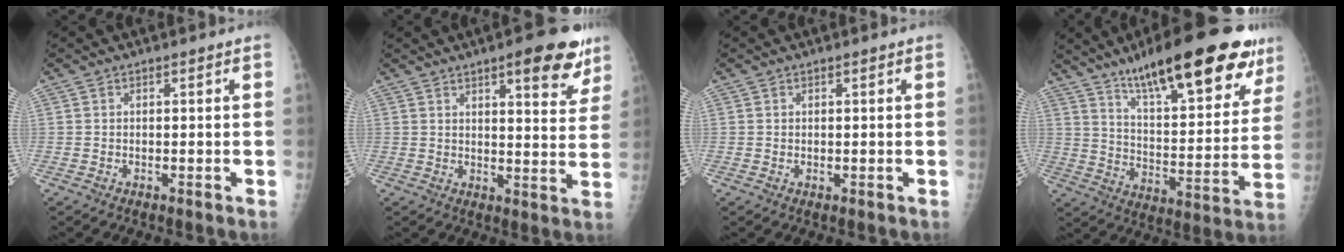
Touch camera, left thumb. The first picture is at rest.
{"total": 11.6, "force": [7.2, 3.3, 8.5], "torque": [-0.075, -0.034, 0.090]}
{"total": 0.8, "force": [0.5, 0.4, 0.5], "torque": [-0.006, -0.002, 0.008]}
{"total": 26.9, "force": [17.5, 7.5, 18.9], "torque": [-0.243, -0.053, 0.269]}